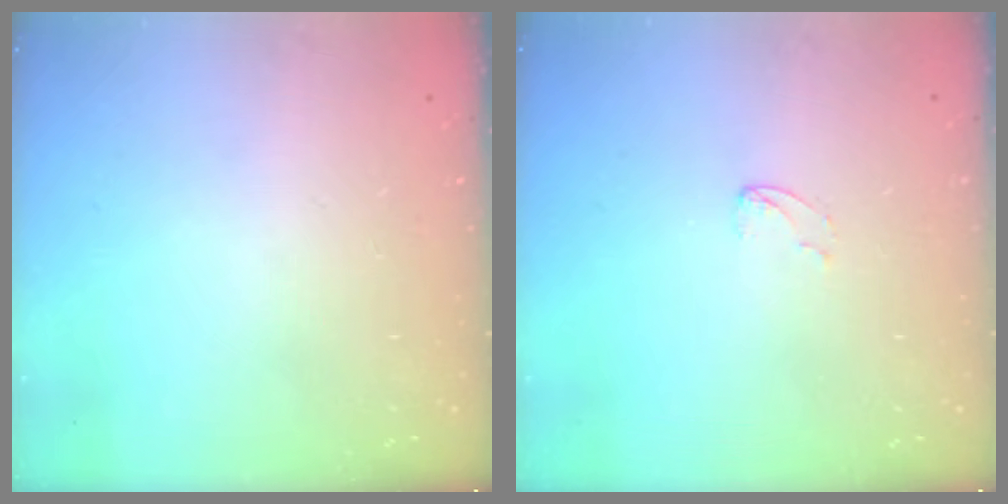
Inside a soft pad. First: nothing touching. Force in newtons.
{"total": 2.8, "press": 2.8, "slide": 0.3}